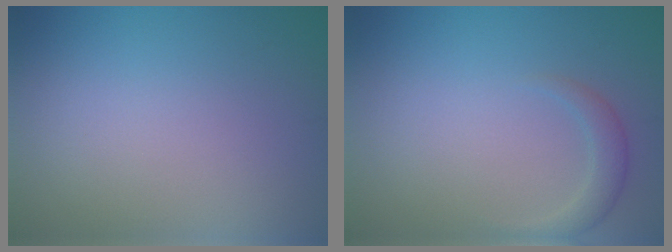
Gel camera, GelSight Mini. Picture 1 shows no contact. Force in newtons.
{"total": 1.7, "press": 1.7, "slide": 0.1}